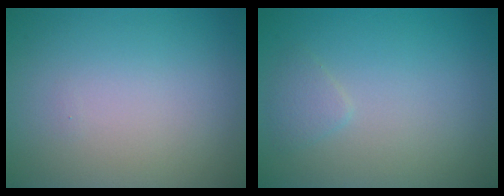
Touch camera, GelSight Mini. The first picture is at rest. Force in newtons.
{"total": 1.1, "press": 1.1, "slide": 0.0}